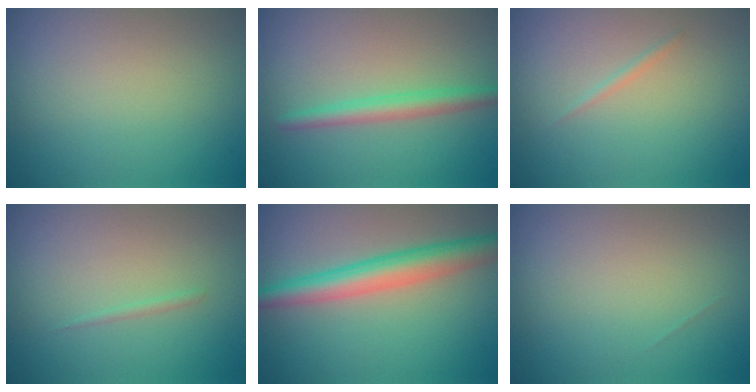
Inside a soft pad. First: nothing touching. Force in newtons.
{"total": 2.4, "press": 2.4, "slide": 0.1}
{"total": 0.6, "press": 0.6, "slide": 0.1}
{"total": 0.5, "press": 0.5, "slide": 0.1}
{"total": 4.9, "press": 4.9, "slide": 0.1}
{"total": 0.0}